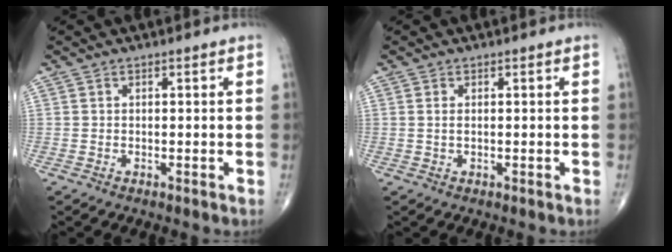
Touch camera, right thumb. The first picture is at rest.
{"total": 0.9, "force": [0.2, 0.4, 0.8], "torque": [-0.020, 0.001, 0.006]}